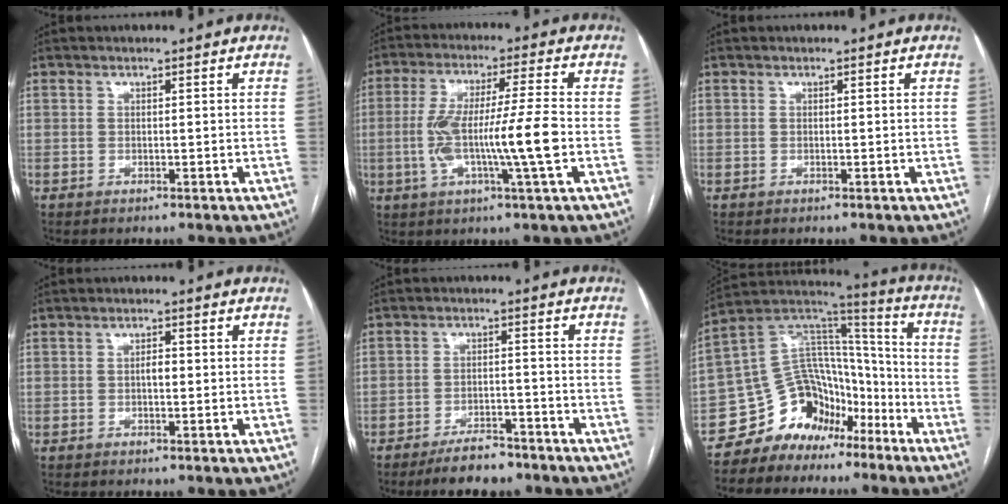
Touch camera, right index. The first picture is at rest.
{"total": 12.0, "force": [-1.9, -0.1, 11.8], "torque": [-0.229, 0.004, -0.037]}
{"total": 0.0}
{"total": 1.7, "force": [0.0, 0.7, 1.5], "torque": [-0.026, 0.004, -0.001]}
{"total": 6.4, "force": [-5.2, 2.1, 3.0], "torque": [-0.051, -0.002, -0.085]}
{"total": 13.6, "force": [-9.2, 9.2, 4.0], "torque": [-0.073, 0.086, -0.160]}